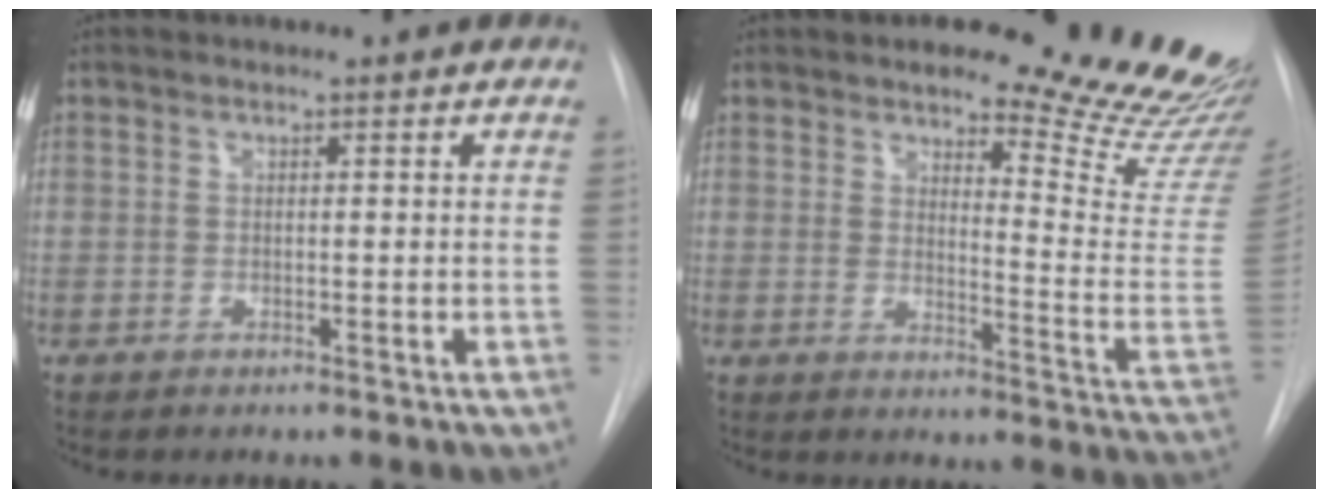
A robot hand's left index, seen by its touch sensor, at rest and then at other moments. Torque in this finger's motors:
{"motor_torque": [0.95, -1.19, 0.09, 0.00]}